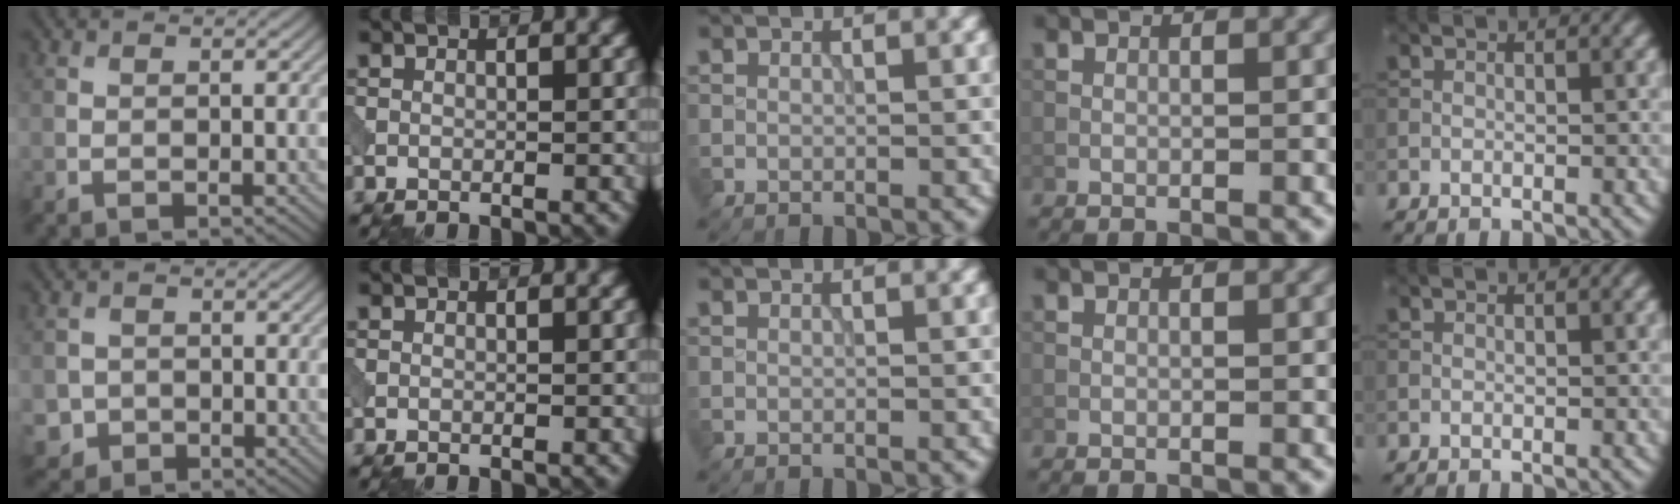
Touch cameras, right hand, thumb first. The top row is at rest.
{"thumb": {"total": 2.7, "force": [-1.0, 2.5, 0.4], "torque": [-0.008, -0.006, -0.021]}}